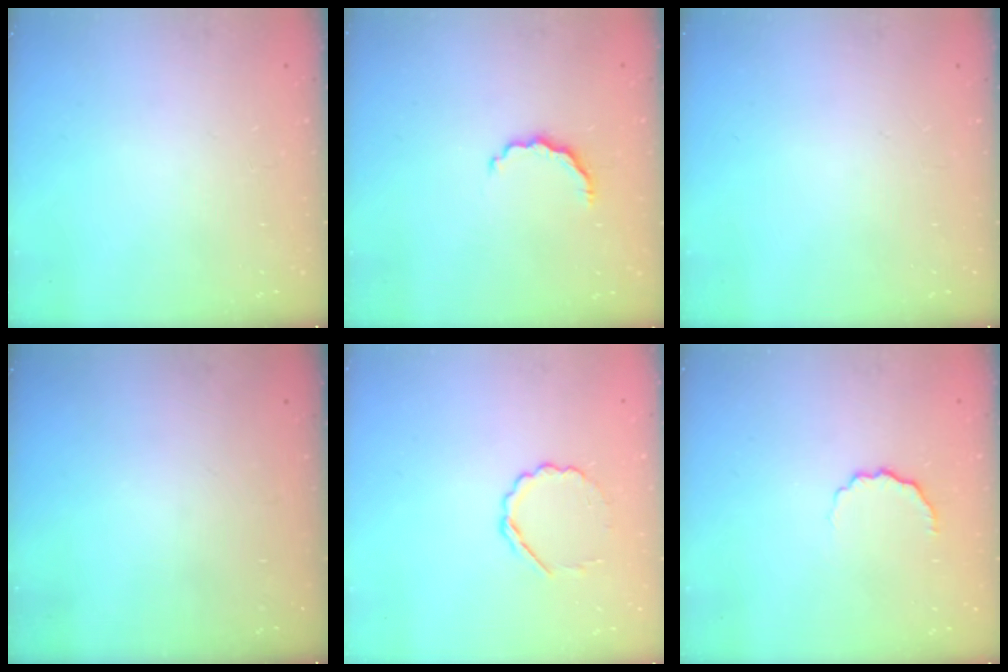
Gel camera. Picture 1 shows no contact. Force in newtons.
{"total": 5.2, "press": 5.2, "slide": 0.8}
{"total": 0.0}
{"total": 0.0}
{"total": 4.4, "press": 4.2, "slide": 1.5}
{"total": 5.6, "press": 5.4, "slide": 1.5}